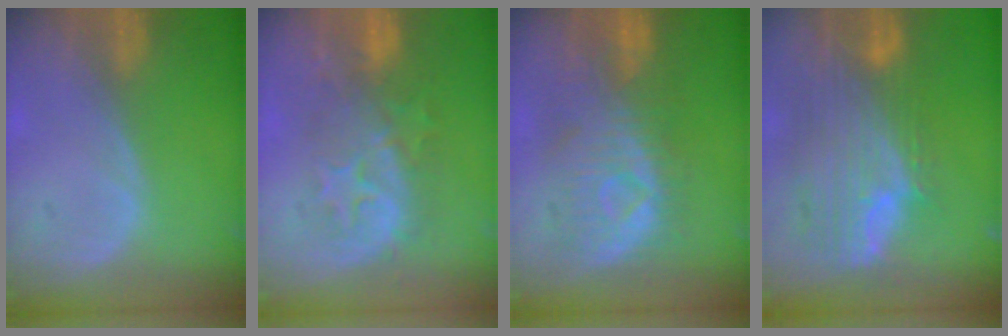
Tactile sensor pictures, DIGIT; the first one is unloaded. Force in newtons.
{"total": 8.4, "press": 8.3, "slide": 1.2}
{"total": 9.6, "press": 9.2, "slide": 3.0}
{"total": 11.9, "press": 10.2, "slide": 6.2}